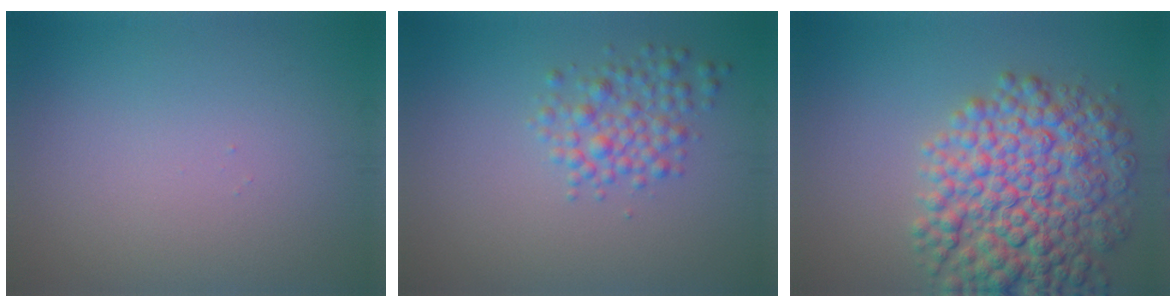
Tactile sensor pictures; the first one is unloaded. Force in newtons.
{"total": 3.0, "press": 3.0, "slide": 0.1}
{"total": 9.8, "press": 9.8, "slide": 0.2}